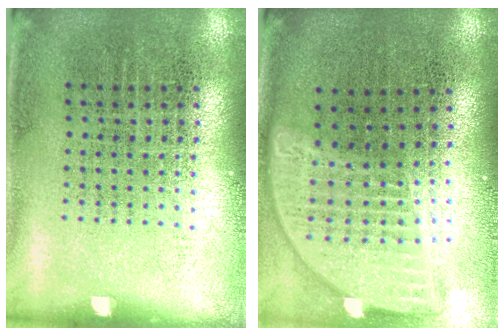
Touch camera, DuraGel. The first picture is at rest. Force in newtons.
{"total": 1.9, "press": 1.6, "slide": 1.1}